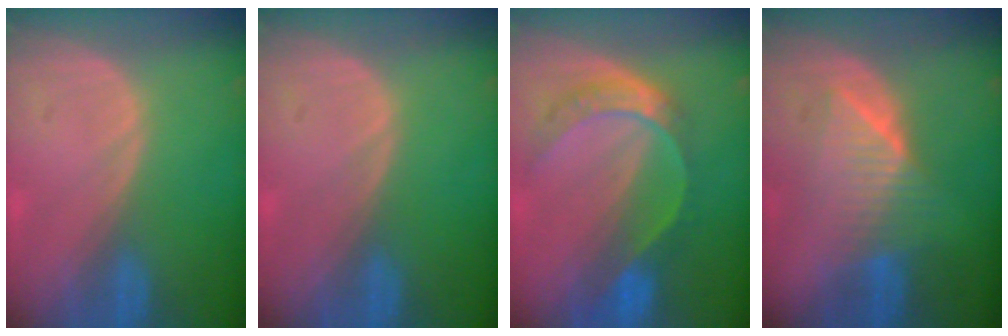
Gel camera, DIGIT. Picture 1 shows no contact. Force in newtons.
{"total": 0.0}
{"total": 7.7, "press": 6.4, "slide": 4.4}
{"total": 6.3, "press": 6.2, "slide": 1.0}